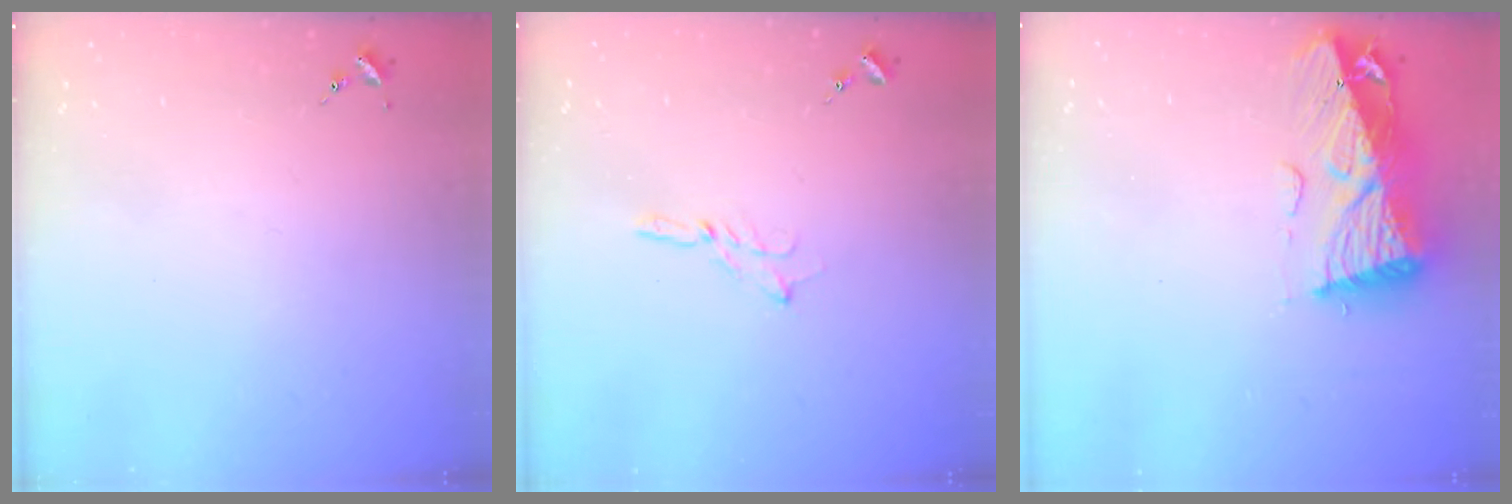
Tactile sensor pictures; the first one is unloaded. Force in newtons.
{"total": 1.8, "press": 1.8, "slide": 0.2}
{"total": 12.8, "press": 12.8, "slide": 1.2}